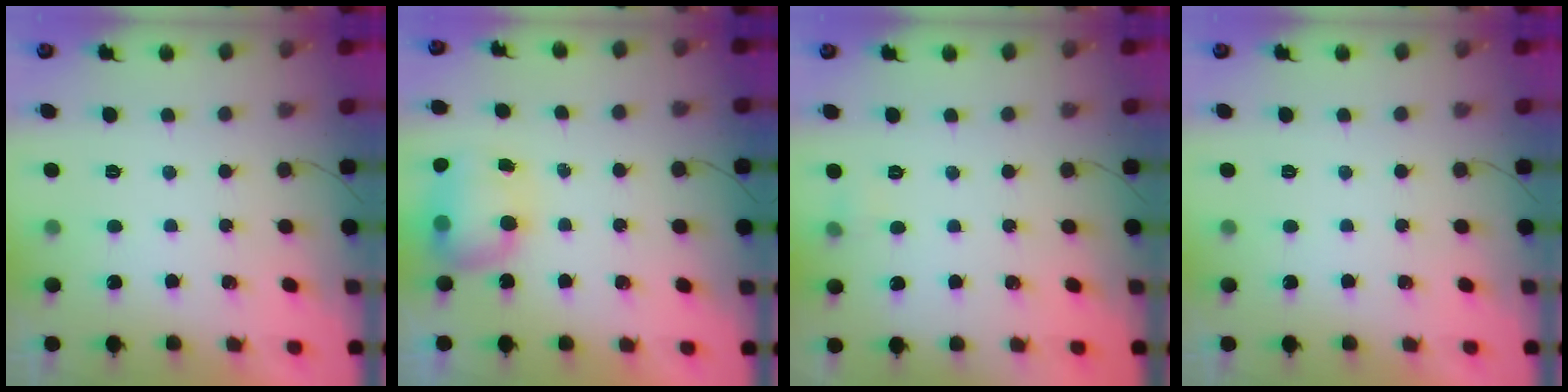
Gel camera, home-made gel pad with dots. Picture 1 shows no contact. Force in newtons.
{"total": 10.0, "press": 8.8, "slide": 4.8}
{"total": 3.5, "press": 3.2, "slide": 1.3}
{"total": 0.0}